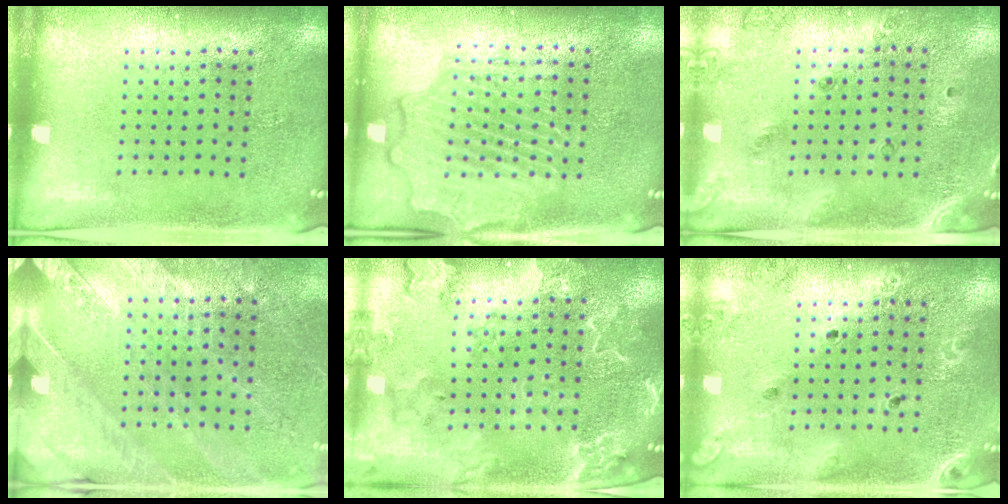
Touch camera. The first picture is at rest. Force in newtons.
{"total": 2.2, "press": 2.2, "slide": 0.2}
{"total": 1.5, "press": 1.3, "slide": 0.7}
{"total": 2.5, "press": 2.5, "slide": 0.4}
{"total": 2.6, "press": 2.5, "slide": 0.9}
{"total": 1.7, "press": 1.7, "slide": 0.4}